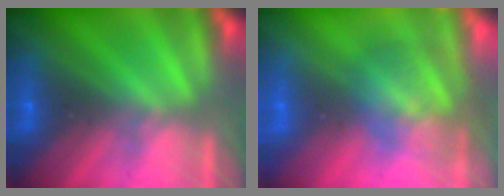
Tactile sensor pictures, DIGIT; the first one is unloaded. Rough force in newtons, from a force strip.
{"total": 3.6}